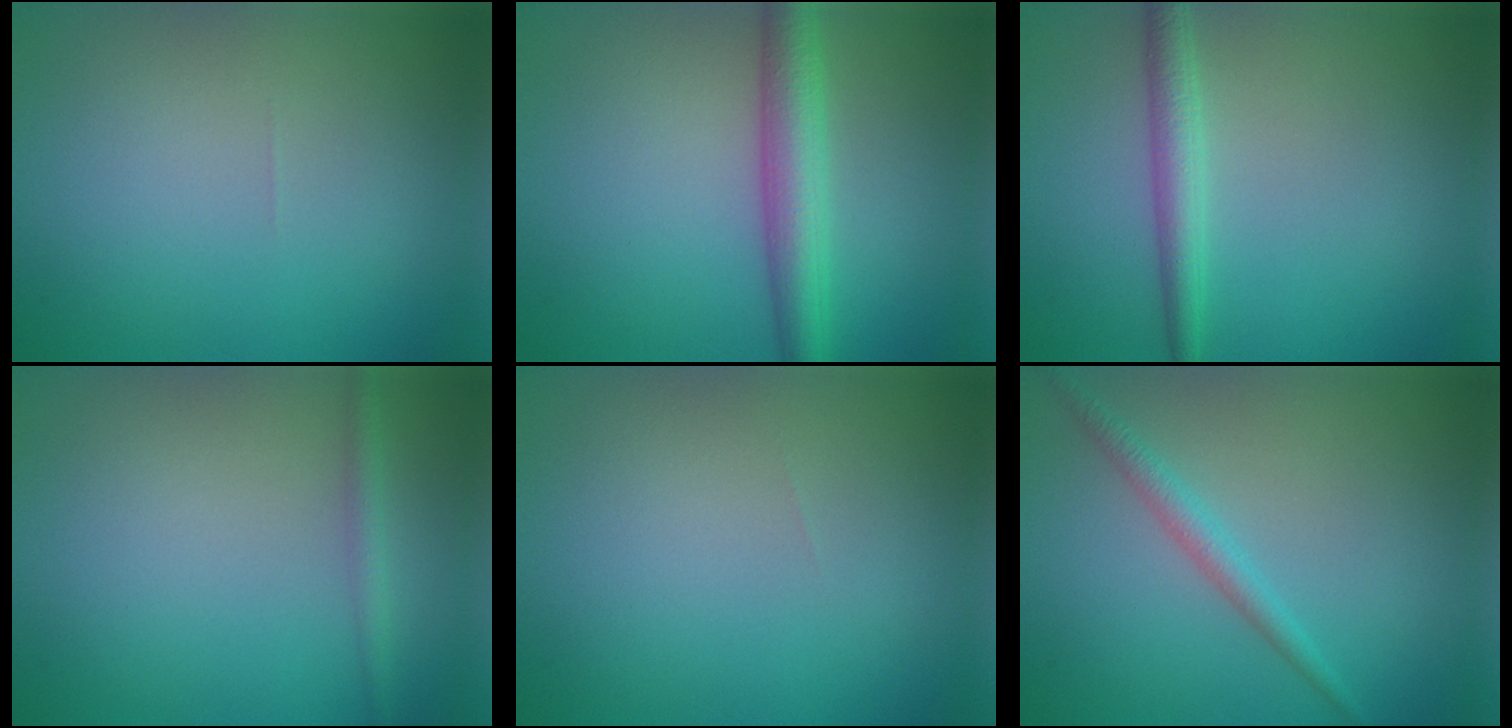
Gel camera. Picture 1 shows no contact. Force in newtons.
{"total": 4.6, "press": 4.6, "slide": 0.1}
{"total": 2.5, "press": 2.5, "slide": 0.1}
{"total": 1.3, "press": 1.3, "slide": 0.0}
{"total": 0.0}
{"total": 1.9, "press": 1.9, "slide": 0.1}